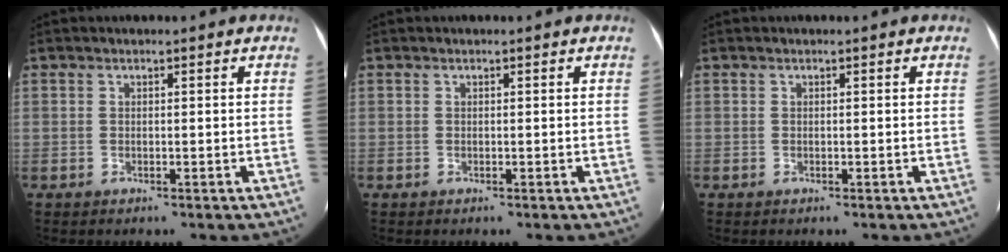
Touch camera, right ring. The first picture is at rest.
{"total": 0.0}
{"total": 0.0}